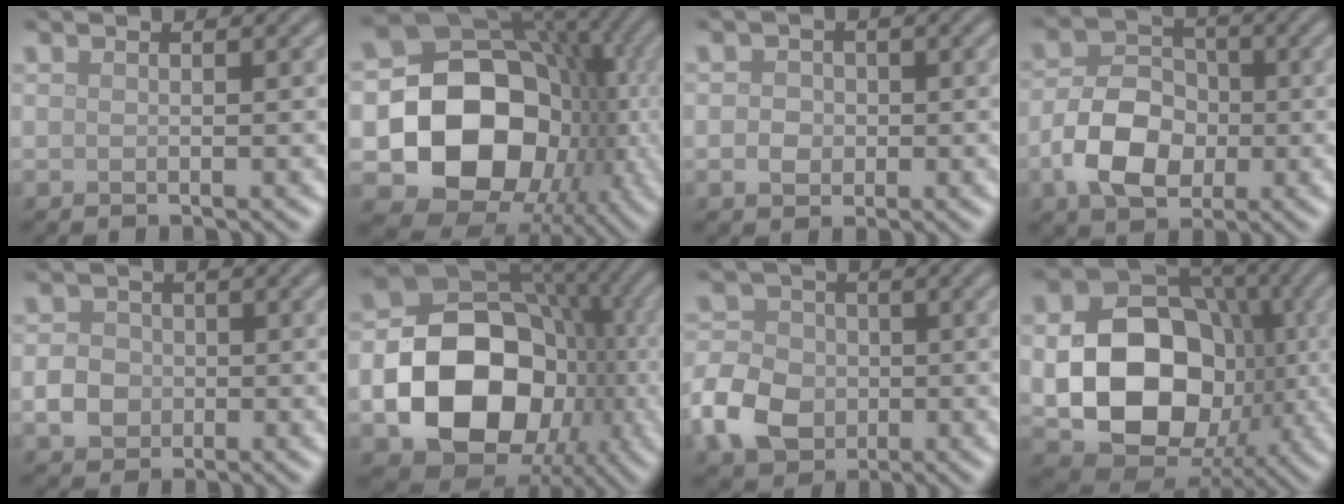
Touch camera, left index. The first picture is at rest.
{"total": 14.0, "force": [-2.5, 11.2, 8.0], "torque": [-0.111, -0.011, -0.053]}
{"total": 1.7, "force": [-0.3, 1.5, 0.7], "torque": [-0.008, 0.000, -0.008]}
{"total": 6.2, "force": [-1.7, 4.4, 4.1], "torque": [-0.076, 0.003, -0.034]}
{"total": 2.8, "force": [-0.6, 2.5, 1.3], "torque": [-0.022, 0.001, -0.016]}
{"total": 14.2, "force": [-3.4, 10.7, 8.7], "torque": [-0.134, -0.021, -0.063]}
{"total": 6.3, "force": [-2.0, 5.0, 3.3], "torque": [-0.071, 0.001, -0.053]}
{"total": 13.6, "force": [-1.5, 10.3, 8.8], "torque": [-0.144, -0.019, -0.021]}